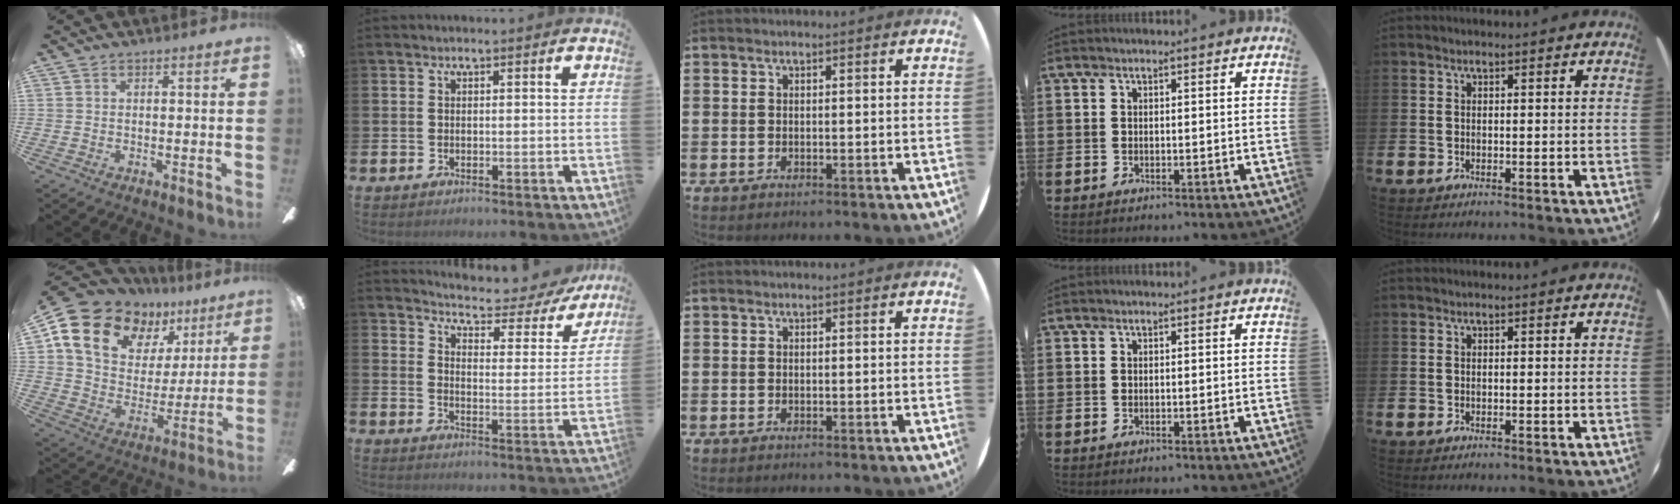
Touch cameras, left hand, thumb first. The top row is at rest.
{"thumb": {"total": 16.6, "force": [10.7, 10.7, 6.9], "torque": [-0.136, -0.056, 0.203]}, "index": {"total": 5.0, "force": [4.8, 1.0, 0.9], "torque": [-0.037, -0.045, 0.076]}}